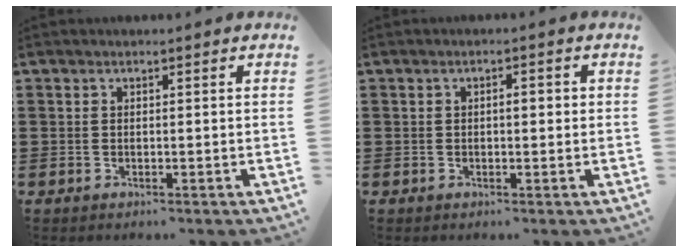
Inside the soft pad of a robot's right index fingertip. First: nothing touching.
{"total": 1.8, "force": [0.0, 0.6, 1.7], "torque": [-0.031, 0.004, -0.002]}